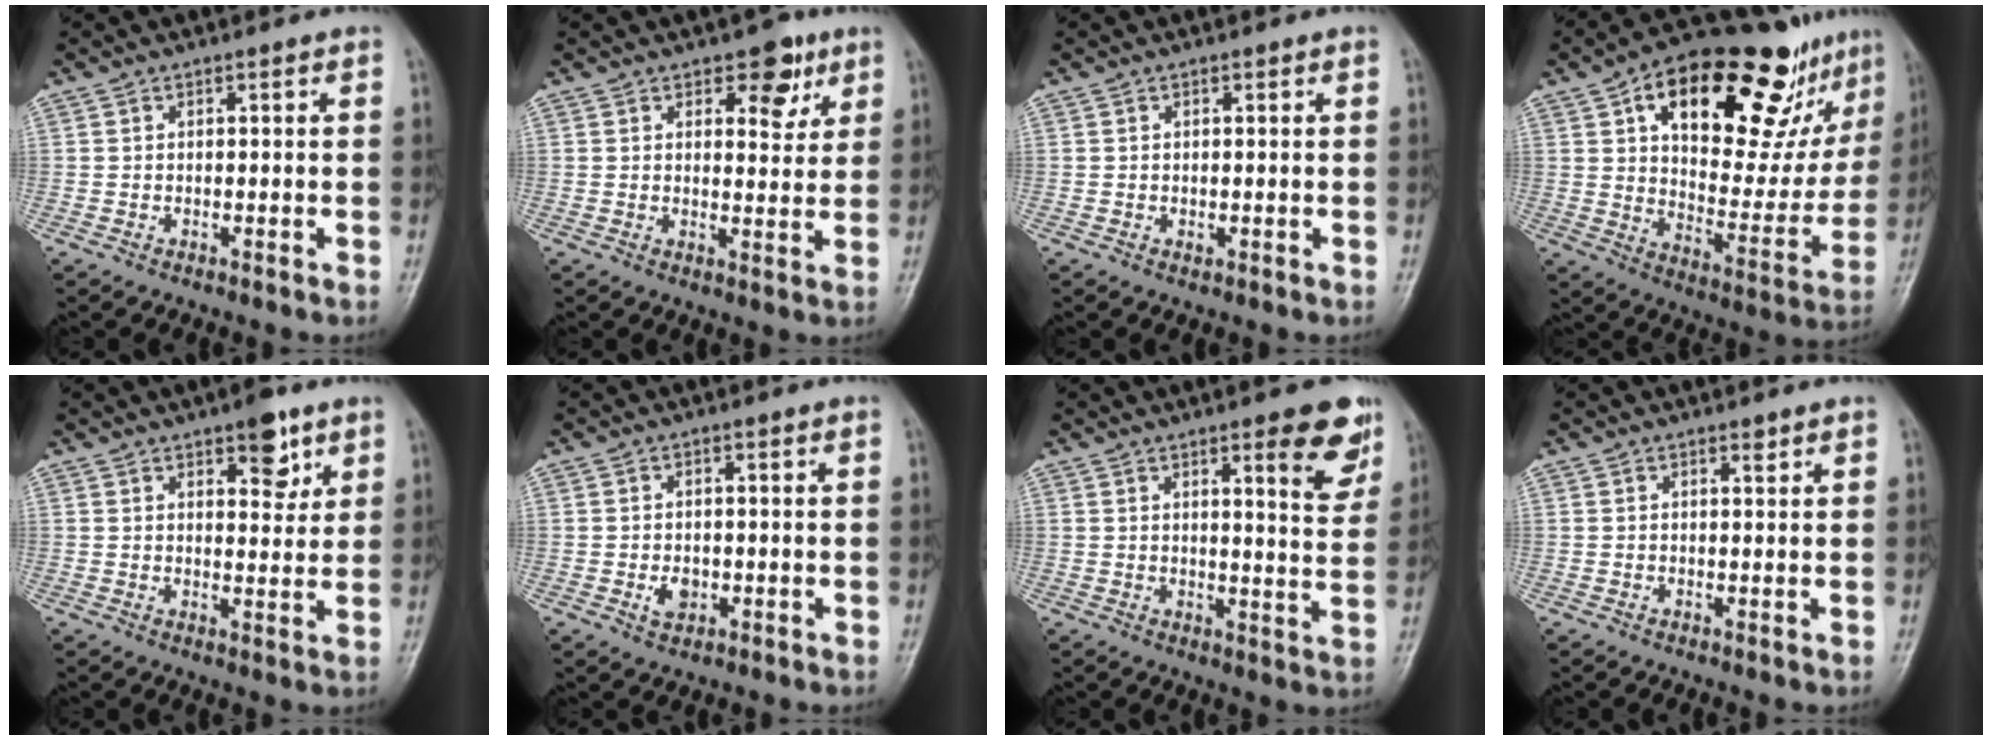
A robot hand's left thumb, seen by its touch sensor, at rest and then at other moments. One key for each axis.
{"total": 6.4, "fx": 3.6, "fy": 3.5, "fz": 3.9, "tx": -0.021, "ty": -0.018, "tz": 0.046}
{"total": 0.6, "fx": 0.1, "fy": 0.5, "fz": 0.3, "tx": -0.003, "ty": -0.001, "tz": 0.000}
{"total": 30.0, "fx": 16.3, "fy": 12.8, "fz": 21.6, "tx": -0.268, "ty": -0.024, "tz": 0.251}
{"total": 6.3, "fx": 3.7, "fy": 2.9, "fz": 4.2, "tx": -0.032, "ty": -0.020, "tz": 0.048}
{"total": 3.0, "fx": -0.6, "fy": 2.2, "fz": 1.9, "tx": -0.025, "ty": 0.000, "tz": -0.007}
{"total": 9.7, "fx": 5.3, "fy": 2.3, "fz": 7.8, "tx": -0.074, "ty": -0.028, "tz": 0.064}
{"total": 0.9, "fx": 0.7, "fy": 0.3, "fz": 0.5, "tx": -0.006, "ty": -0.005, "tz": 0.010}